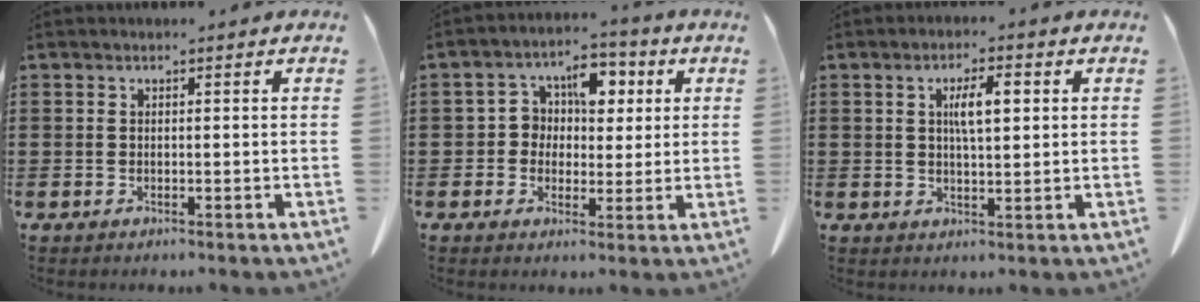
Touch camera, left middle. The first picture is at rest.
{"total": 6.4, "force": [1.9, 4.8, 3.8], "torque": [-0.087, 0.015, 0.029]}
{"total": 4.6, "force": [1.2, 1.4, 4.2], "torque": [-0.076, 0.006, 0.015]}